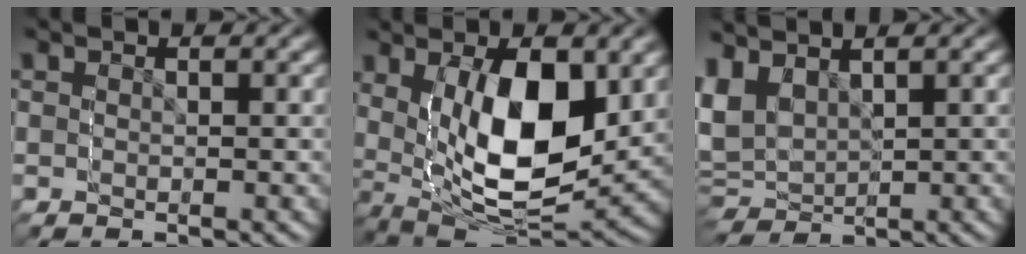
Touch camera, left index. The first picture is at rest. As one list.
[{"total": 11.3, "force": [2.6, 8.0, 7.5], "torque": [-0.163, -0.017, 0.045]}, {"total": 8.3, "force": [-0.1, 7.9, 2.6], "torque": [-0.095, -0.034, 0.016]}]